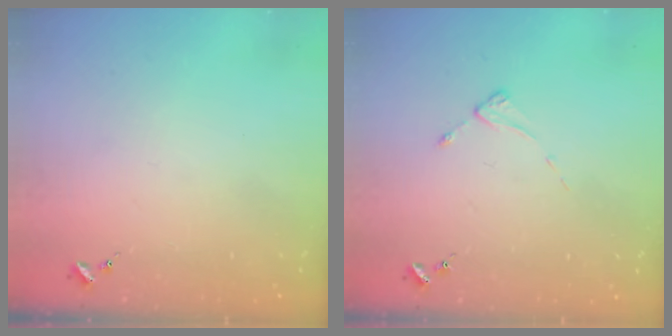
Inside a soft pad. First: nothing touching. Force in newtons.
{"total": 2.4, "press": 2.4, "slide": 0.3}